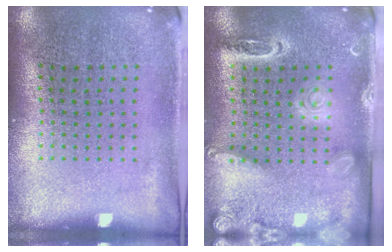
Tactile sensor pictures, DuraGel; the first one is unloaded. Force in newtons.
{"total": 2.2, "press": 1.9, "slide": 1.1}